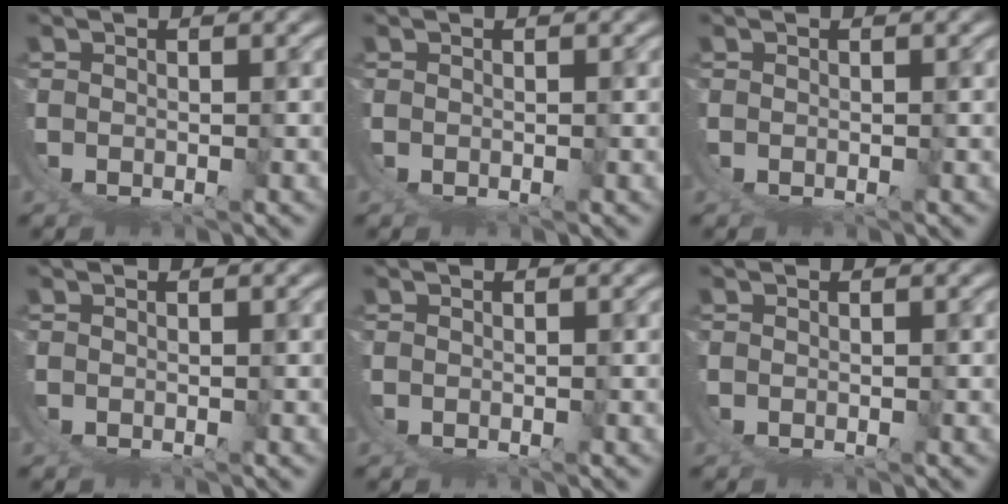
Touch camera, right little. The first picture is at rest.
{"total": 0.0}
{"total": 0.0}
{"total": 0.0}
{"total": 0.0}
{"total": 0.0}